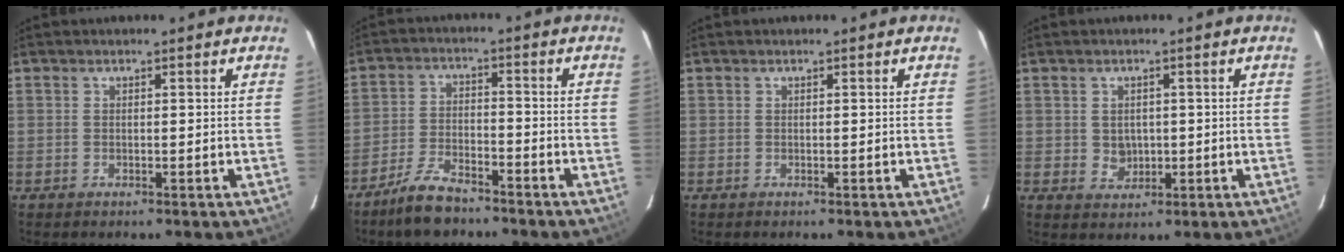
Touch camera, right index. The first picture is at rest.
{"total": 7.6, "force": [-6.3, 2.6, 3.5], "torque": [-0.089, 0.000, -0.118]}
{"total": 0.0}
{"total": 3.3, "force": [0.1, 3.0, 1.3], "torque": [-0.022, 0.004, 0.008]}